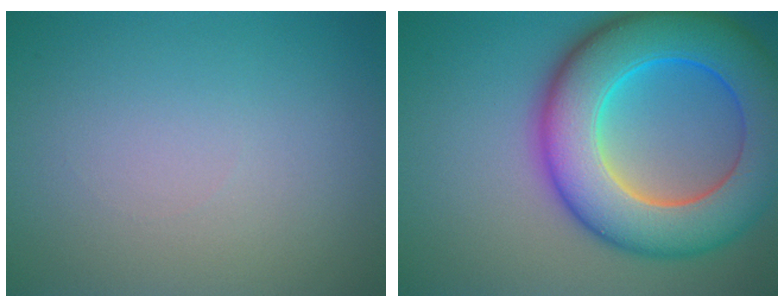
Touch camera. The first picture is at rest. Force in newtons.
{"total": 12.4, "press": 12.4, "slide": 0.2}